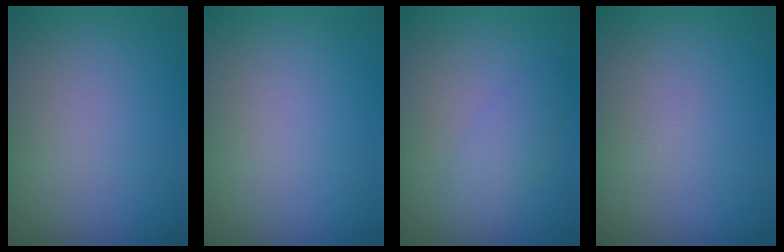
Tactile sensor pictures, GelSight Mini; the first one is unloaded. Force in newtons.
{"total": 0.0}
{"total": 2.2, "press": 2.2, "slide": 0.1}
{"total": 0.0}